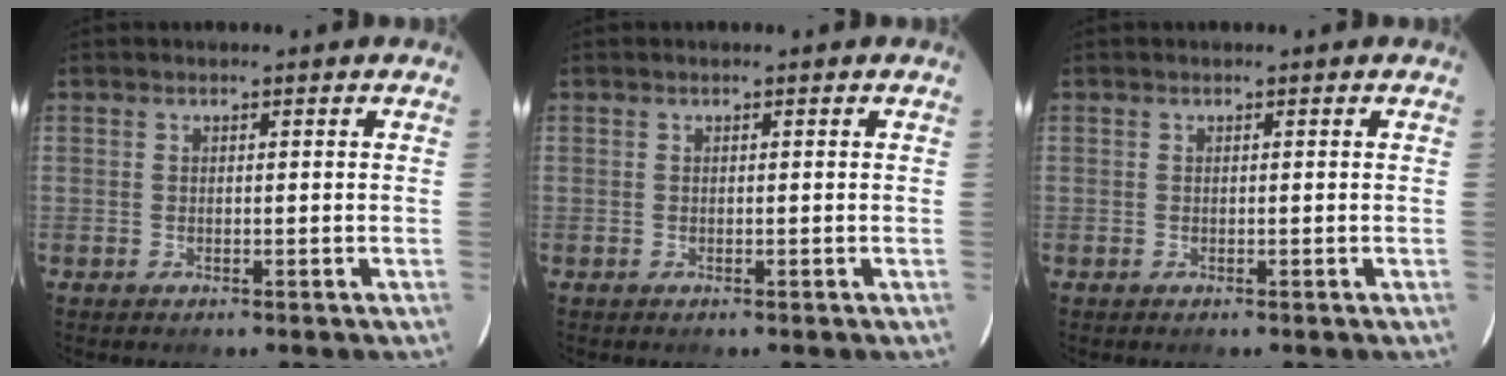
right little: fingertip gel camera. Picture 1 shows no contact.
{"total": 0.0}
{"total": 0.0}